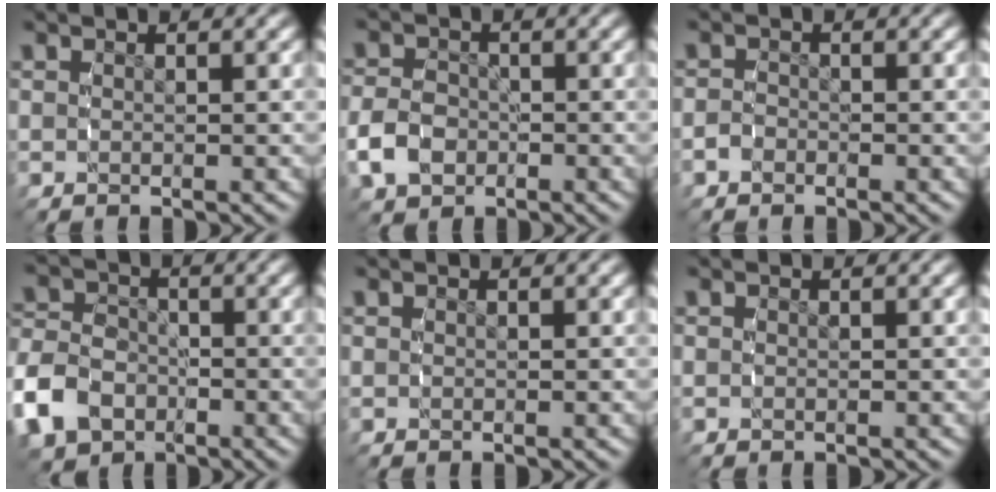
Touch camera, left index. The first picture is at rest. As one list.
[{"total": 3.4, "force": [-1.6, 2.8, 1.1], "torque": [-0.029, -0.008, -0.027]}, {"total": 1.4, "force": [-1.2, 0.8, -0.2], "torque": [-0.006, -0.004, -0.024]}, {"total": 7.3, "force": [-3.2, 6.1, 2.4], "torque": [-0.067, -0.032, -0.052]}, {"total": 0.0}, {"total": 0.5, "force": [-0.2, 0.4, 0.2], "torque": [-0.008, -0.002, -0.003]}]